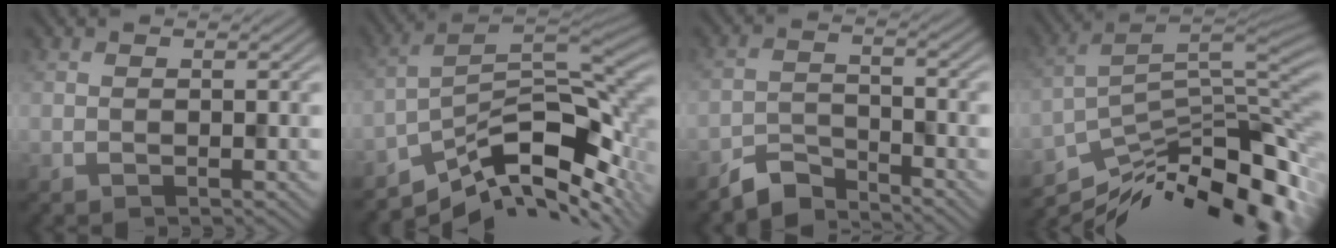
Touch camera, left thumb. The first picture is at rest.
{"total": 12.8, "force": [-7.7, 4.6, 9.2], "torque": [-0.156, -0.005, -0.132]}
{"total": 4.1, "force": [-3.8, 1.1, 1.1], "torque": [-0.024, 0.001, -0.087]}
{"total": 15.1, "force": [-9.9, 5.1, 10.2], "torque": [-0.206, -0.011, -0.158]}